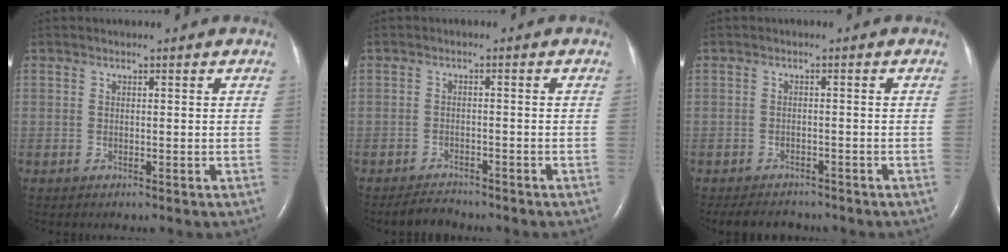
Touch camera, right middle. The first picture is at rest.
{"total": 2.7, "force": [-2.6, 0.6, 0.4], "torque": [-0.016, -0.010, -0.044]}
{"total": 6.3, "force": [-5.6, 2.2, 1.7], "torque": [-0.028, -0.007, -0.076]}